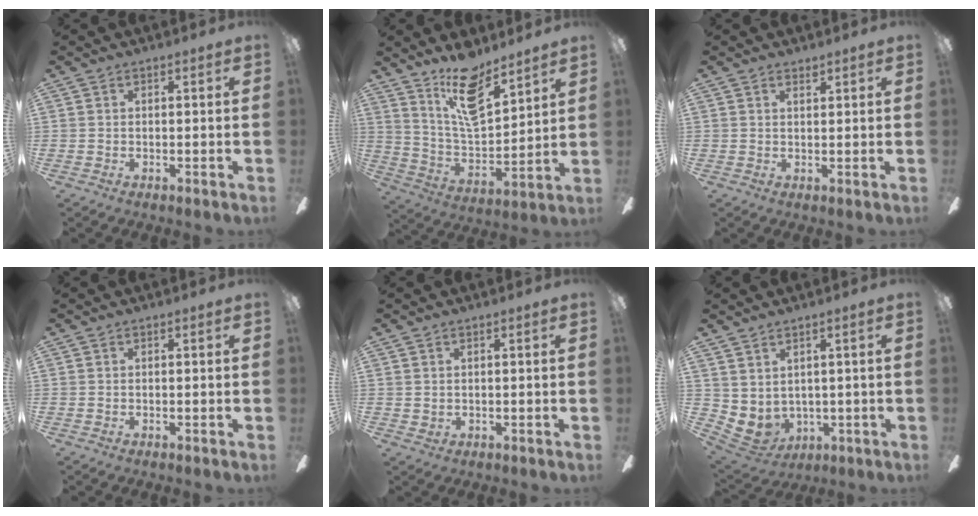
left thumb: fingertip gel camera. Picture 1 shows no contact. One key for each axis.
{"total": 15.9, "fx": 11.9, "fy": 5.8, "fz": 8.9, "tx": -0.164, "ty": -0.068, "tz": 0.210}
{"total": 1.3, "fx": 1.3, "fy": 0.2, "fz": 0.2, "tx": -0.006, "ty": -0.002, "tz": 0.024}
{"total": 0.0}
{"total": 1.1, "fx": 1.0, "fy": 0.6, "fz": 0.1, "tx": -0.002, "ty": 0.001, "tz": 0.018}
{"total": 4.1, "fx": 2.4, "fy": 3.0, "fz": 1.5, "tx": -0.054, "ty": -0.025, "tz": 0.048}